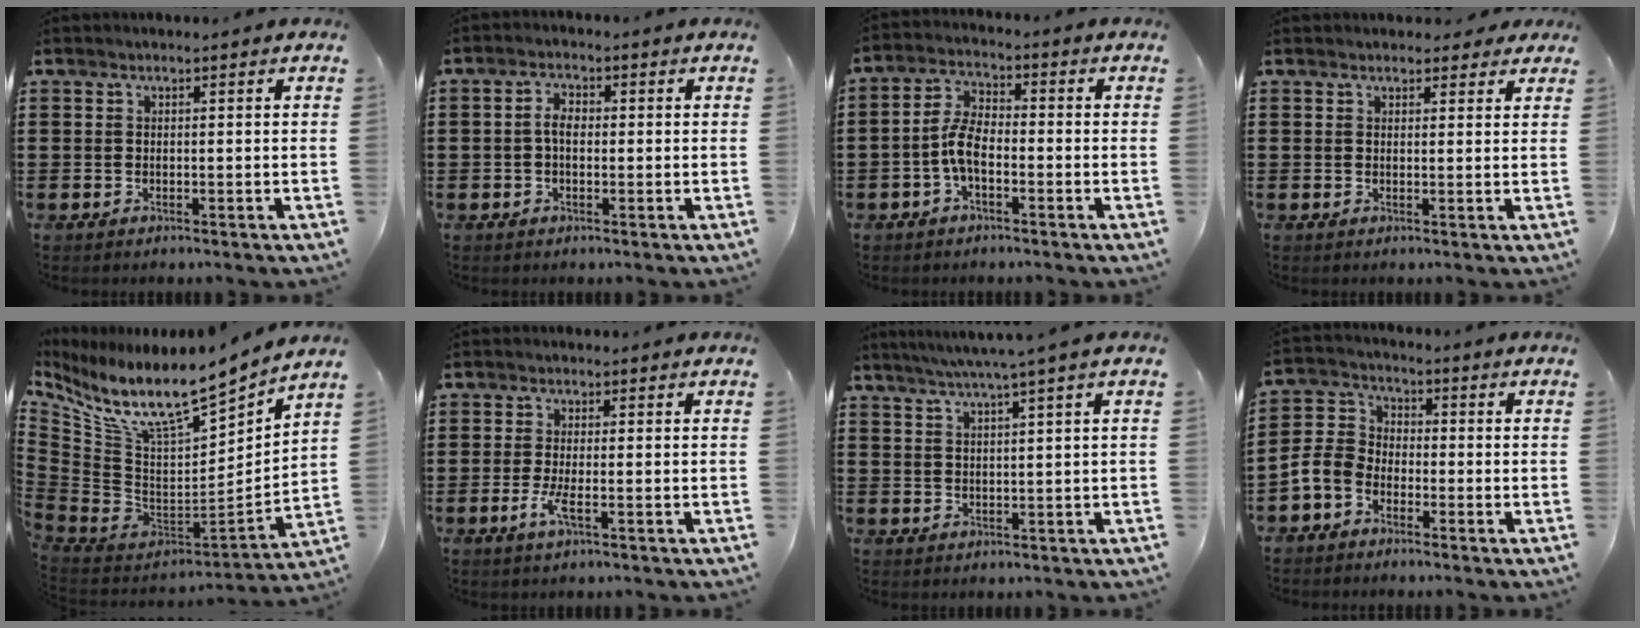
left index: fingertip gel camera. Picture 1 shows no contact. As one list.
[{"total": 3.0, "force": [-0.1, 1.6, 2.6], "torque": [-0.057, 0.003, -0.005]}, {"total": 5.7, "force": [-1.8, 2.5, 4.8], "torque": [-0.119, 0.002, -0.043]}, {"total": 2.1, "force": [1.8, 1.1, 0.4], "torque": [-0.005, 0.003, 0.032]}, {"total": 11.0, "force": [7.8, 2.3, 7.4], "torque": [-0.165, -0.070, 0.128]}, {"total": 3.2, "force": [-1.1, 0.5, 3.0], "torque": [-0.071, -0.010, -0.026]}, {"total": 3.6, "force": [2.4, -0.8, 2.5], "torque": [-0.053, -0.007, 0.039]}, {"total": 5.2, "force": [-3.2, 3.5, 2.1], "torque": [-0.080, 0.003, -0.074]}]